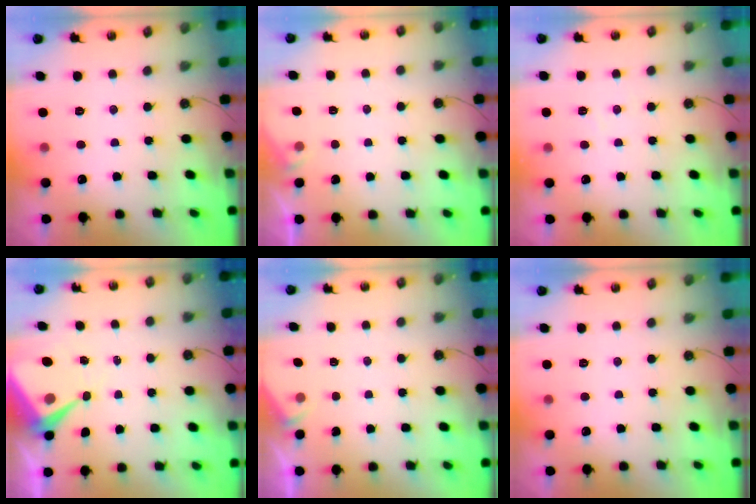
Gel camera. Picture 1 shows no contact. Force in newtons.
{"total": 2.2, "press": 2.1, "slide": 0.4}
{"total": 3.4, "press": 3.4, "slide": 0.5}
{"total": 7.9, "press": 7.9, "slide": 0.6}
{"total": 2.5, "press": 2.5, "slide": 0.4}
{"total": 0.0}